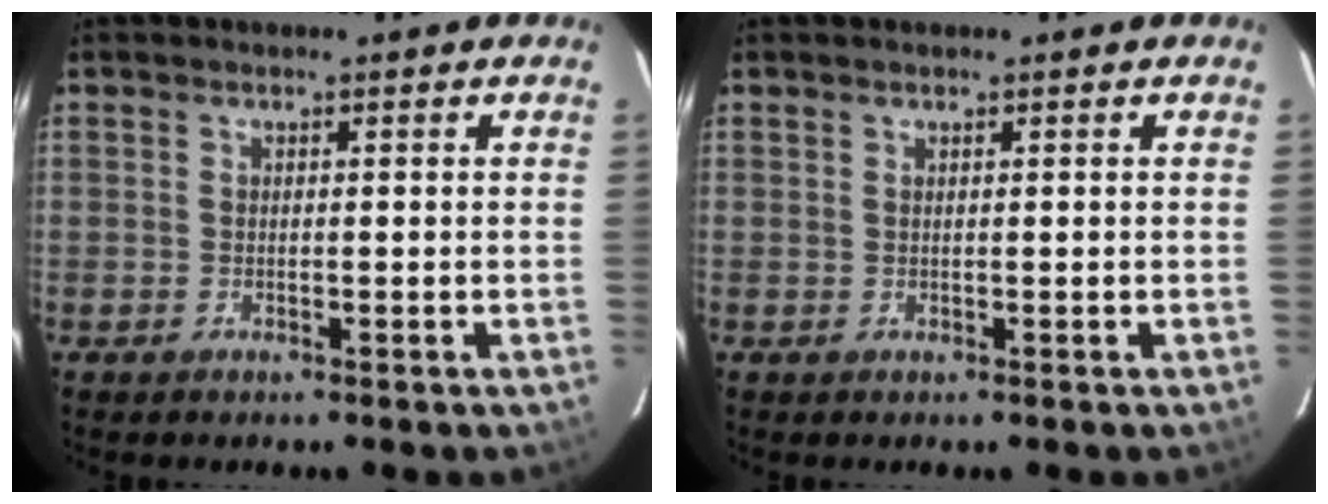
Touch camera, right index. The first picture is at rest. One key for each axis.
{"total": 0.0}